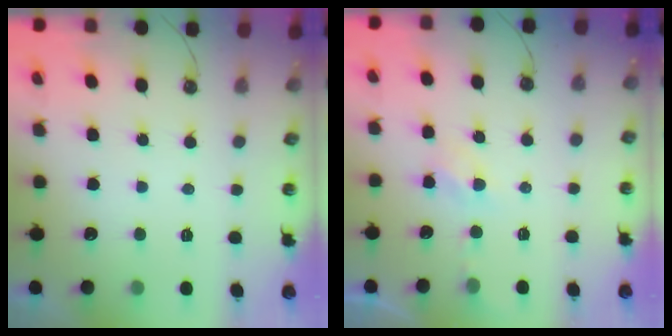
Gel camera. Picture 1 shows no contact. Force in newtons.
{"total": 3.3, "press": 3.3, "slide": 0.5}